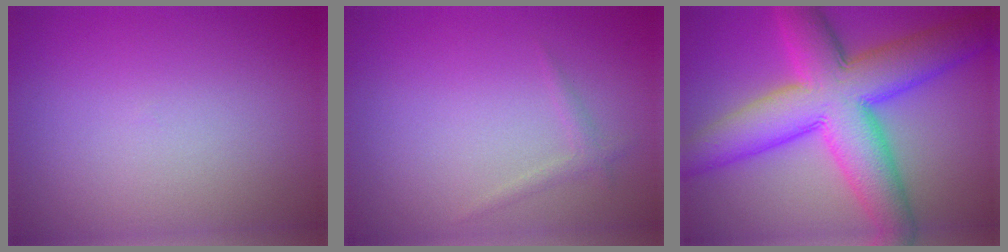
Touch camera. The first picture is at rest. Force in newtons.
{"total": 0.9, "press": 0.9, "slide": 0.0}
{"total": 11.8, "press": 11.8, "slide": 0.1}